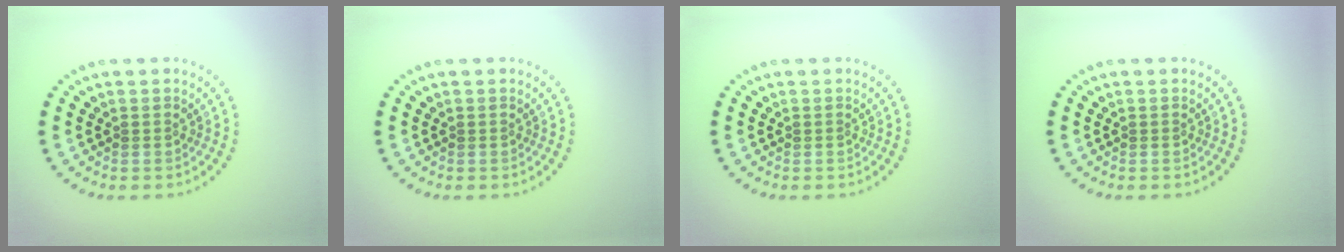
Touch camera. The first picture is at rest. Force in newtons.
{"total": 0.0}
{"total": 0.0}
{"total": 0.0}